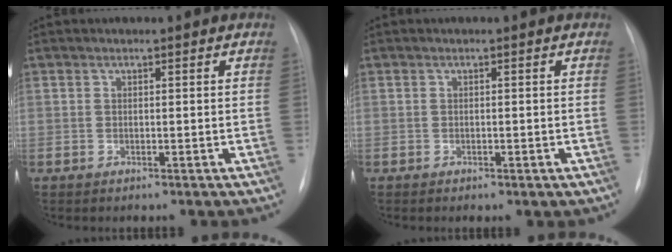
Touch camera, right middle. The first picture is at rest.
{"total": 0.7, "force": [-0.2, 0.4, 0.5], "torque": [-0.007, 0.001, 0.000]}